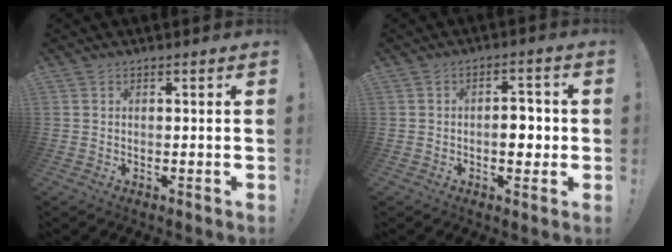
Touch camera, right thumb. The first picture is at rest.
{"total": 6.8, "force": [-1.1, 4.3, 5.1], "torque": [-0.067, 0.013, -0.020]}